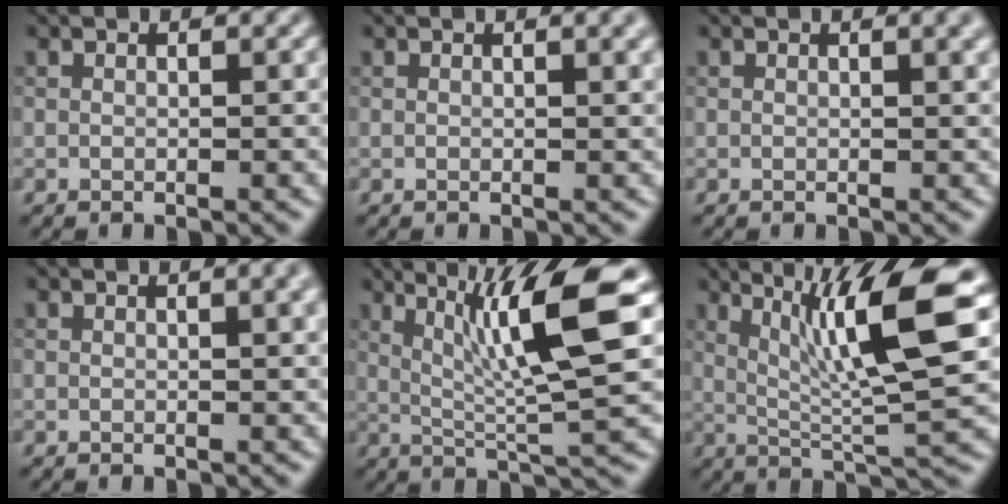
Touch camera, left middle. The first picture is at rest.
{"total": 2.1, "force": [0.9, 0.8, 1.7], "torque": [-0.015, 0.005, 0.007]}
{"total": 2.1, "force": [0.9, 0.8, 1.7], "torque": [-0.014, 0.005, 0.007]}
{"total": 2.5, "force": [1.0, 0.9, 2.1], "torque": [-0.018, 0.005, 0.007]}
{"total": 9.9, "force": [3.4, 1.6, 9.2], "torque": [-0.145, 0.001, 0.060]}
{"total": 11.0, "force": [3.9, 1.9, 10.1], "torque": [-0.163, 0.001, 0.072]}